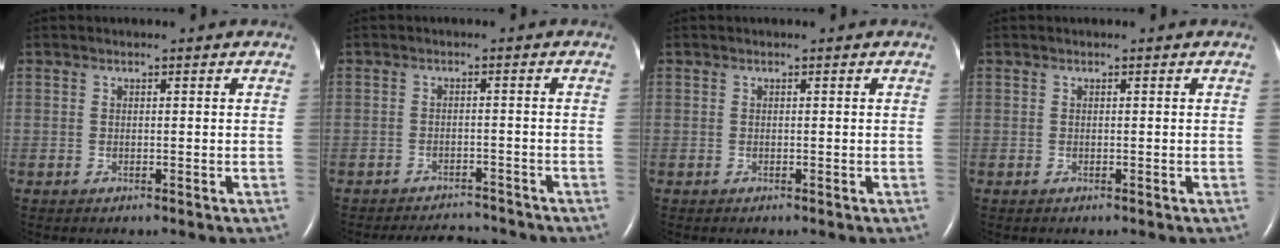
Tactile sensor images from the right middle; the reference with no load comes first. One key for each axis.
{"total": 5.1, "fx": -5.0, "fy": 0.8, "fz": 0.1, "tx": -0.006, "ty": -0.001, "tz": -0.074}
{"total": 0.0}
{"total": 0.0}